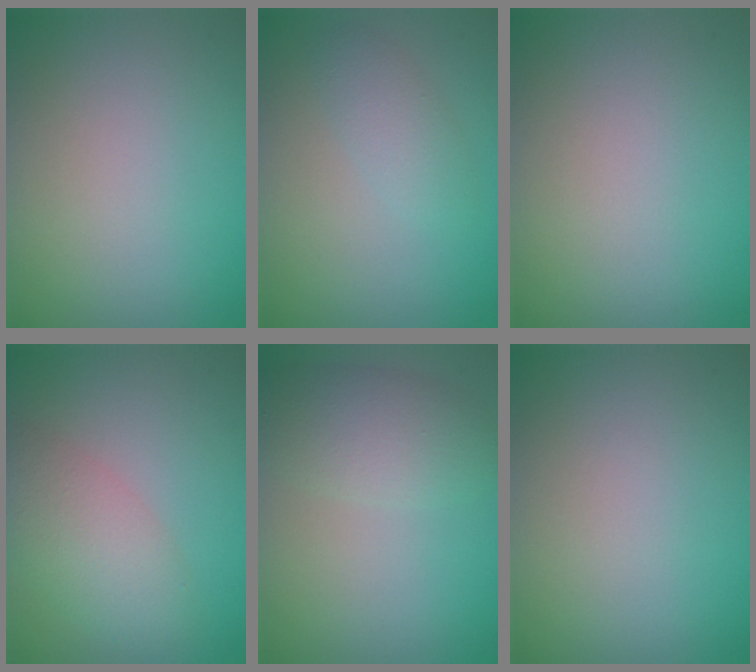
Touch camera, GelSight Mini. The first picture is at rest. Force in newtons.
{"total": 1.9, "press": 1.9, "slide": 0.1}
{"total": 0.0}
{"total": 4.5, "press": 4.5, "slide": 0.3}
{"total": 4.0, "press": 4.0, "slide": 0.2}
{"total": 0.0}